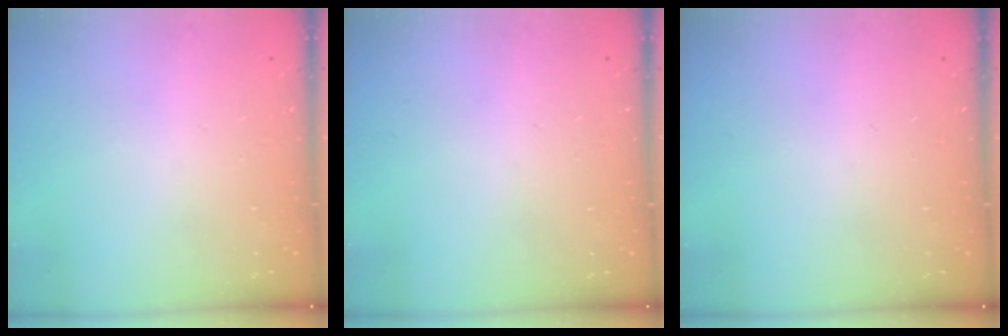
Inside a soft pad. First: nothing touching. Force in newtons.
{"total": 0.0}
{"total": 0.0}